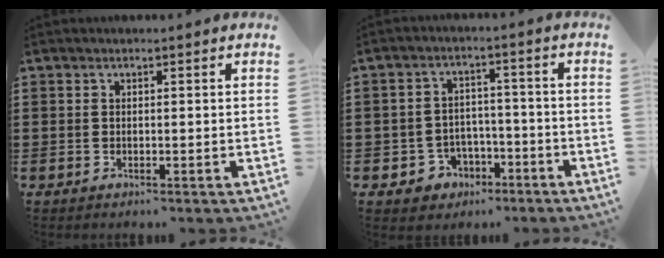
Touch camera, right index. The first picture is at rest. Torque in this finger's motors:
{"motor_torque": [0.08, -0.31, 0.26, 0.05]}